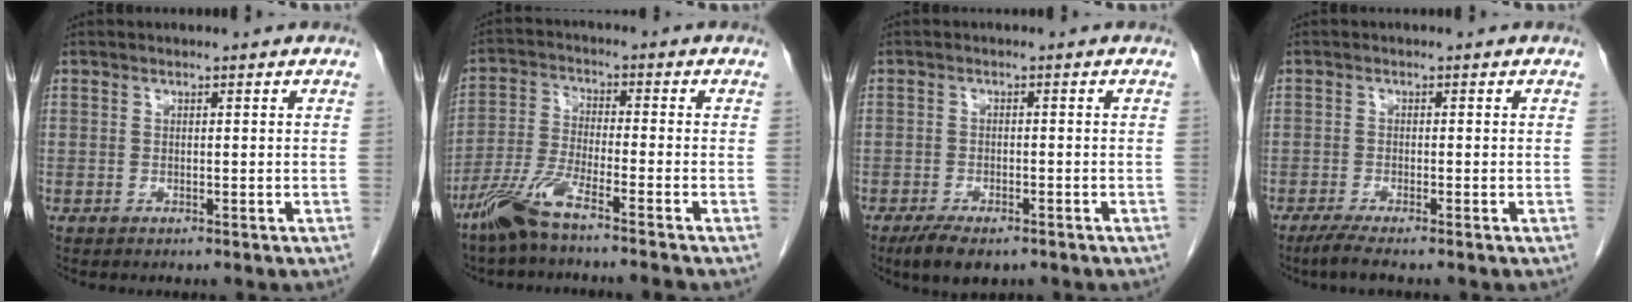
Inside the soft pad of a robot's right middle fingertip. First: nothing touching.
{"total": 7.4, "force": [-5.8, -0.3, 4.7], "torque": [-0.105, -0.023, -0.119]}
{"total": 5.2, "force": [-3.7, 2.0, 3.0], "torque": [-0.051, -0.007, -0.057]}
{"total": 2.7, "force": [-2.1, -0.2, 1.7], "torque": [-0.040, -0.008, -0.043]}